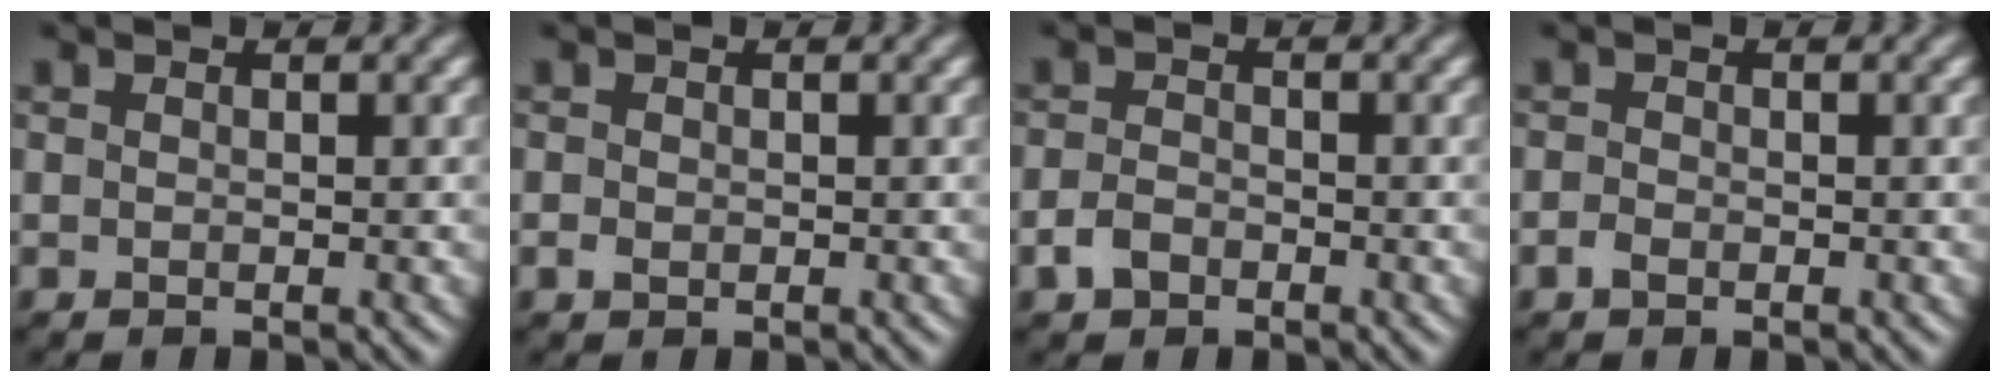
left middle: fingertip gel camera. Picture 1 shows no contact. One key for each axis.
{"total": 0.6, "fx": -0.4, "fy": 0.4, "fz": 0.1, "tx": 0.001, "ty": -0.004, "tz": -0.005}
{"total": 1.9, "fx": -1.6, "fy": 0.9, "fz": 0.6, "tx": -0.012, "ty": 0.002, "tz": -0.034}
{"total": 0.9, "fx": -0.9, "fy": 0.2, "fz": 0.1, "tx": -0.002, "ty": 0.000, "tz": -0.016}